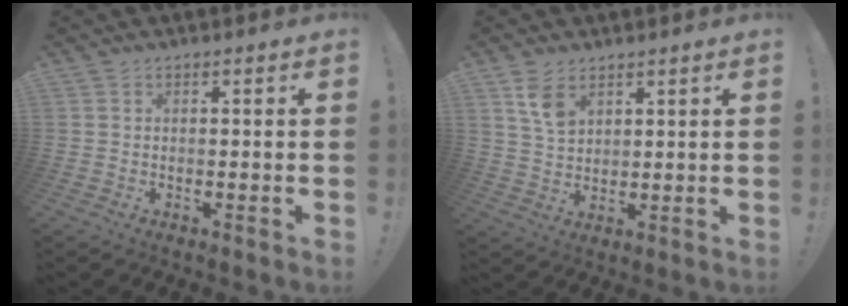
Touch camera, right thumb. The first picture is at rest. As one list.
[{"total": 6.7, "force": [3.9, 3.9, 3.9], "torque": [-0.057, -0.020, 0.071]}]